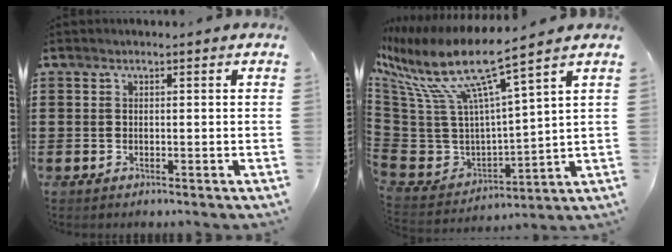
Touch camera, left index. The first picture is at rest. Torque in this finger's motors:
{"motor_torque": [1.22, -0.92, 1.05, 0.21]}